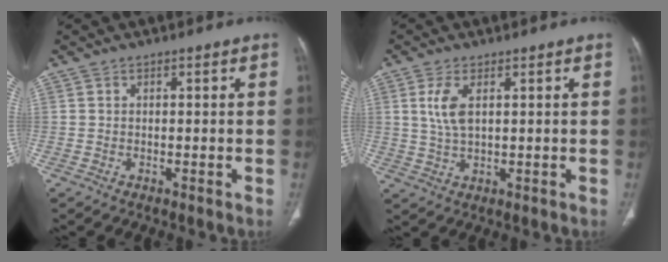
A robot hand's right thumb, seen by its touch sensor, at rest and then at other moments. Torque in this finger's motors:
{"motor_torque": [-0.10, 0.28, 0.75, 0.13, 0.00]}